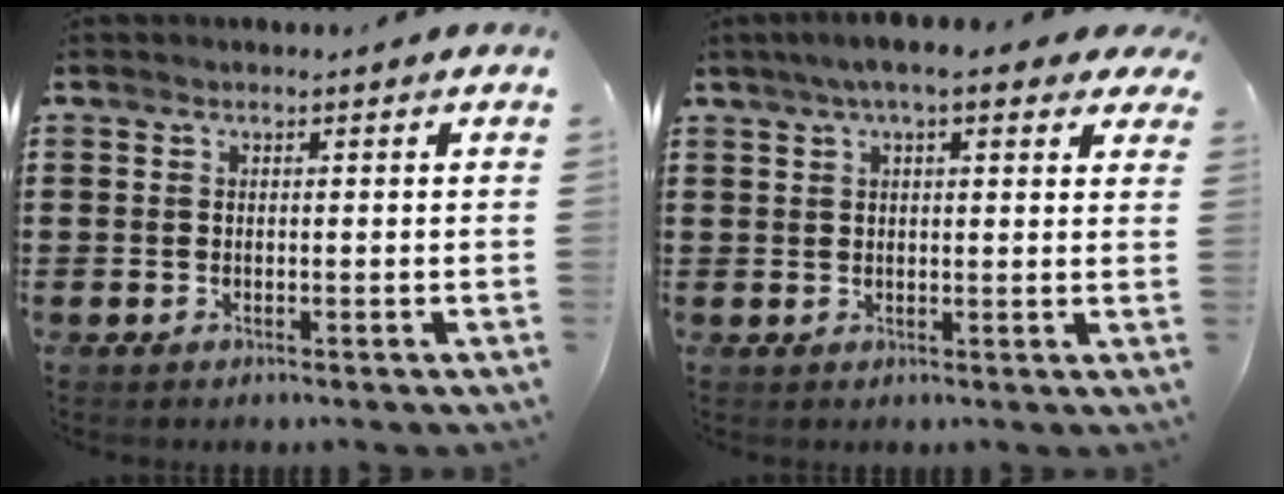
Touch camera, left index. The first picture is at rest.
{"total": 5.5, "force": [3.5, 1.0, 4.1], "torque": [-0.081, 0.004, 0.059]}